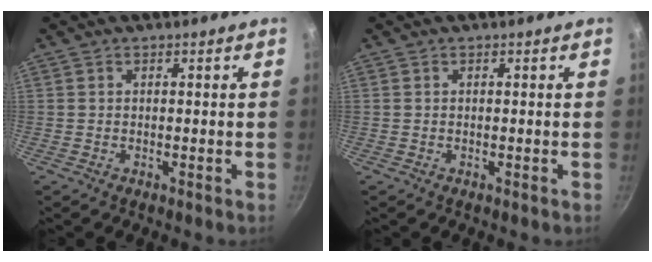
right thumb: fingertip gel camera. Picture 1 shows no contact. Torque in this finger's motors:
{"motor_torque": [-0.17, 0.18, 0.07, 0.06, 0.01]}